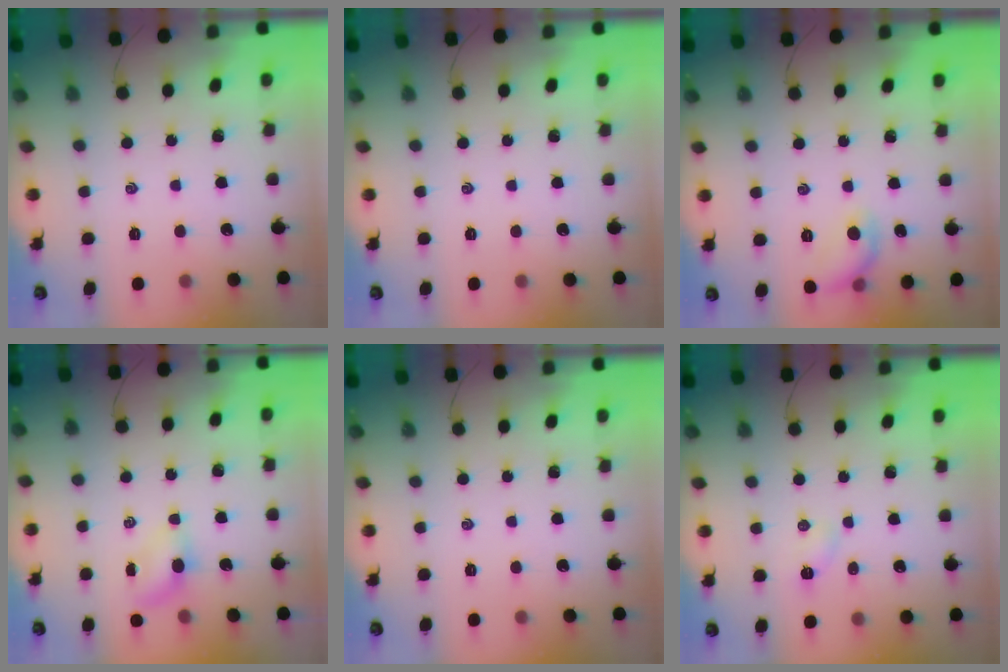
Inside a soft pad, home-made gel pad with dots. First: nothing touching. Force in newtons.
{"total": 0.0}
{"total": 7.9, "press": 7.8, "slide": 1.4}
{"total": 4.1, "press": 3.9, "slide": 1.1}
{"total": 0.0}
{"total": 3.2, "press": 3.0, "slide": 0.9}